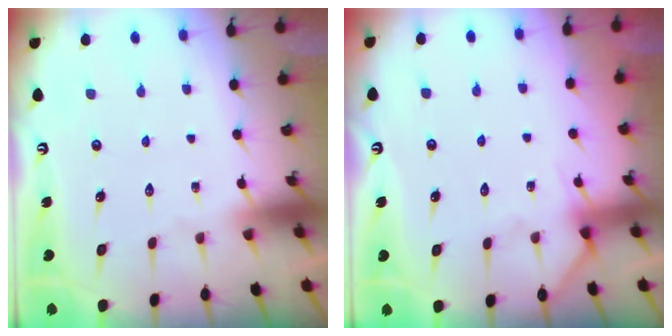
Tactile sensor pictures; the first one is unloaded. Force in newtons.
{"total": 2.8, "press": 2.8, "slide": 0.2}